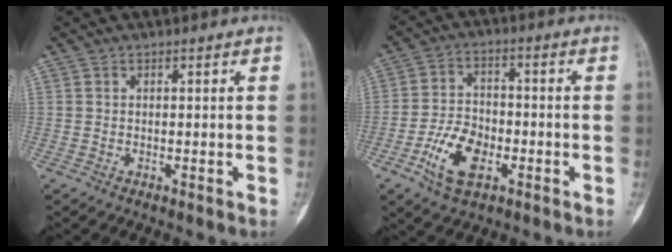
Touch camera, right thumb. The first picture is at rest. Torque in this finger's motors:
{"motor_torque": [0.05, 0.32, 0.33, 0.15, -0.01]}